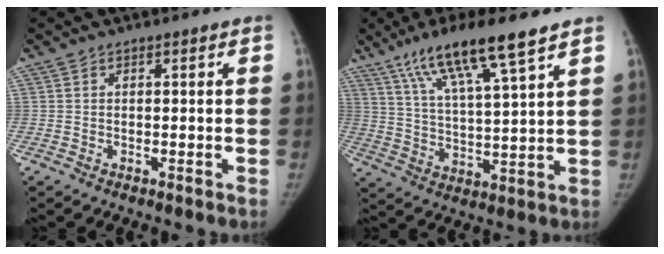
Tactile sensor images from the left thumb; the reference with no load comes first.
{"total": 14.9, "force": [9.6, 1.8, 11.3], "torque": [-0.200, -0.031, 0.175]}